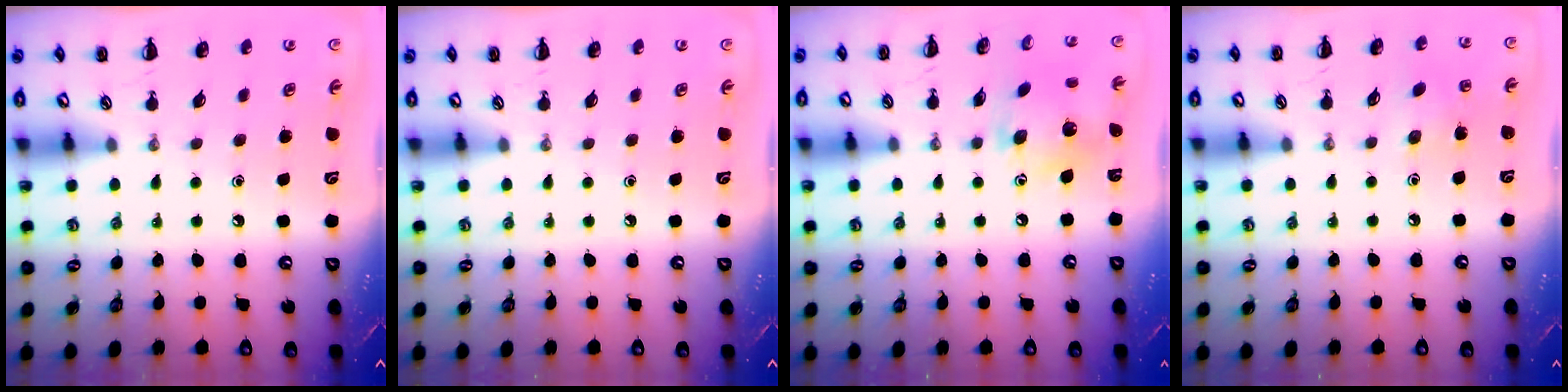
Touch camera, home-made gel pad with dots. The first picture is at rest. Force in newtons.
{"total": 0.0}
{"total": 8.1, "press": 8.1, "slide": 0.2}
{"total": 4.6, "press": 4.4, "slide": 1.4}